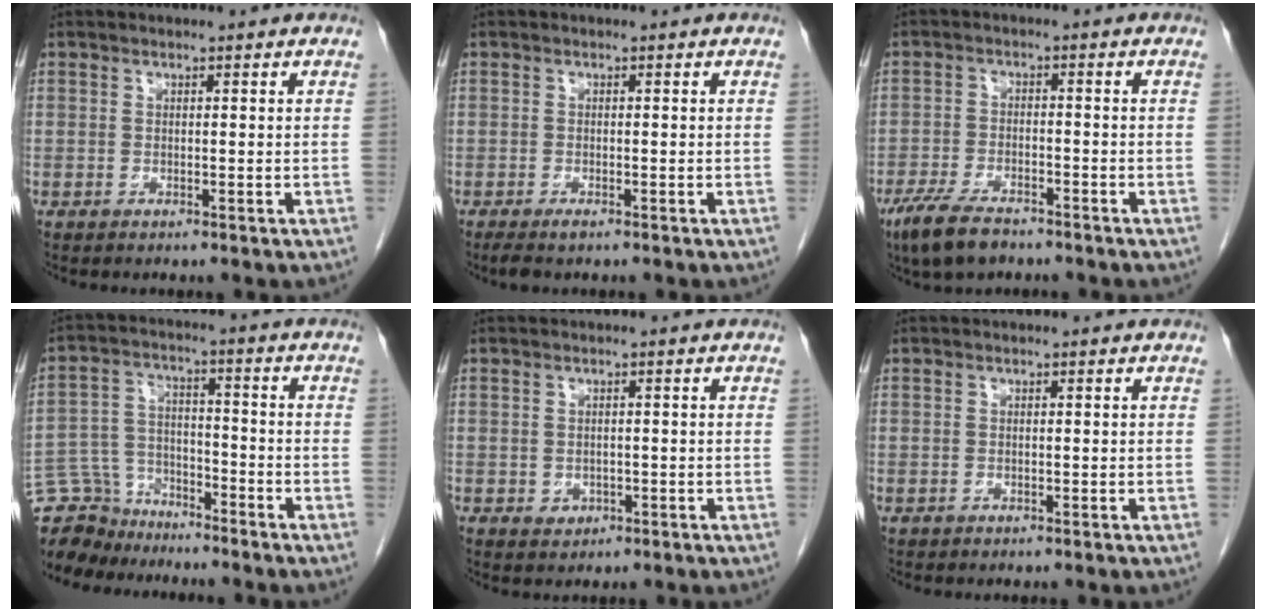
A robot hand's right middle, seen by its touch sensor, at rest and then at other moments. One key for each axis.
{"total": 1.8, "fx": -1.3, "fy": 0.4, "fz": 1.2, "tx": -0.024, "ty": -0.006, "tz": -0.021}
{"total": 7.1, "fx": -5.3, "fy": 2.3, "fz": 4.1, "tx": -0.086, "ty": -0.012, "tz": -0.094}
{"total": 10.0, "fx": -9.1, "fy": 4.0, "fz": -0.1, "tx": -0.007, "ty": 0.031, "tz": -0.167}
{"total": 1.5, "fx": -0.5, "fy": 1.3, "fz": 0.6, "tx": -0.012, "ty": 0.002, "tz": 0.001}
{"total": 0.0}